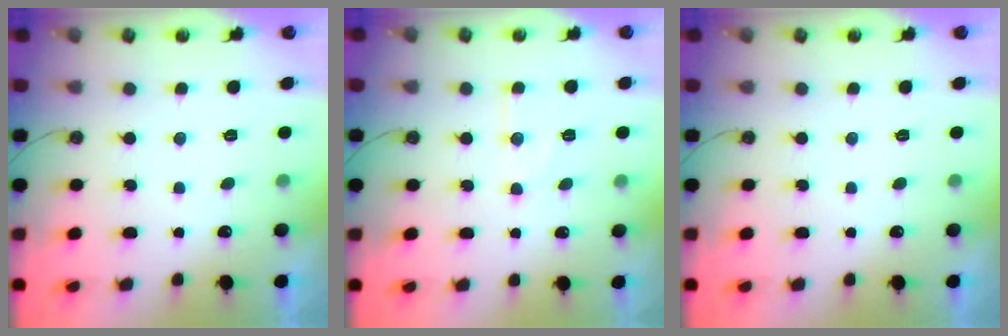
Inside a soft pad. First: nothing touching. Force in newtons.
{"total": 7.9, "press": 7.9, "slide": 0.6}
{"total": 0.0}